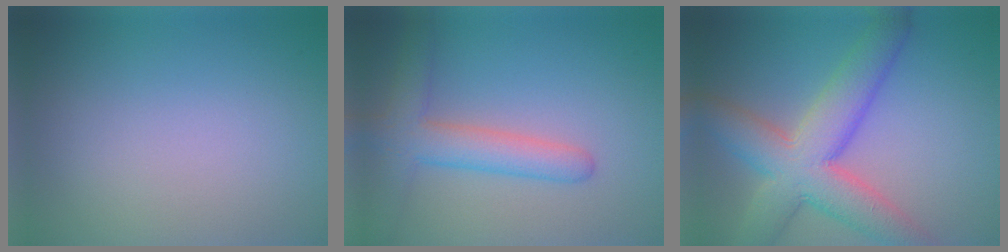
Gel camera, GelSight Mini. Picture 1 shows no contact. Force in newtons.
{"total": 4.7, "press": 4.7, "slide": 0.2}
{"total": 8.8, "press": 8.8, "slide": 0.8}